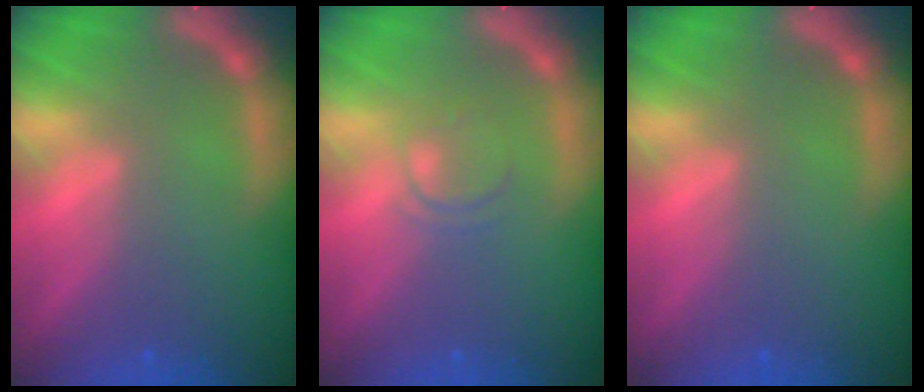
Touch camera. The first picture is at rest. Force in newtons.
{"total": 2.0}
{"total": 0.0}